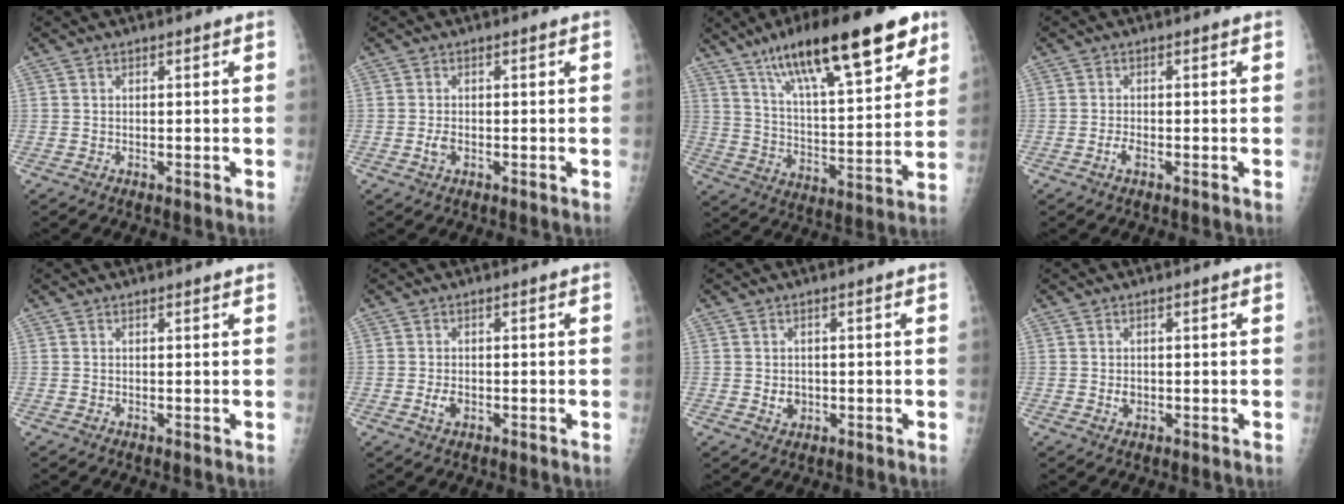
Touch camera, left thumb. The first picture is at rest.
{"total": 1.9, "force": [-0.7, 1.1, 1.3], "torque": [-0.025, 0.003, -0.013]}
{"total": 25.4, "force": [14.9, 7.3, 19.3], "torque": [-0.282, -0.031, 0.243]}
{"total": 1.8, "force": [-0.9, 0.8, 1.4], "torque": [-0.029, 0.005, -0.019]}
{"total": 0.6, "force": [0.5, 0.1, 0.2], "torque": [-0.005, -0.001, 0.005]}
{"total": 2.2, "force": [-0.7, 1.4, 1.6], "torque": [-0.029, 0.001, -0.012]}
{"total": 2.6, "force": [-0.4, 2.1, 1.3], "torque": [-0.010, 0.001, 0.000]}
{"total": 1.6, "force": [-0.2, 1.2, 1.0], "torque": [-0.009, 0.001, -0.001]}